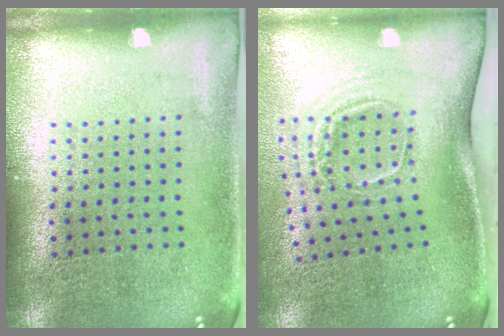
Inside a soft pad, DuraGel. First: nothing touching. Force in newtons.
{"total": 2.0, "press": 1.2, "slide": 1.6}